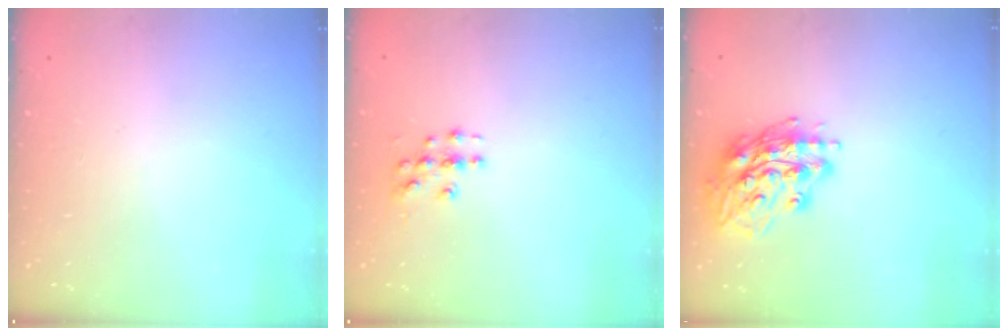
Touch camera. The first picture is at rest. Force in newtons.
{"total": 3.9, "press": 3.9, "slide": 0.2}
{"total": 16.0, "press": 16.0, "slide": 1.4}